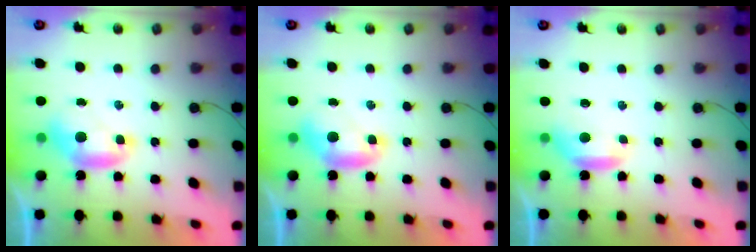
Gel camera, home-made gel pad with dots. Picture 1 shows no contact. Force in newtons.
{"total": 0.0}
{"total": 0.6, "press": 0.1, "slide": 0.5}